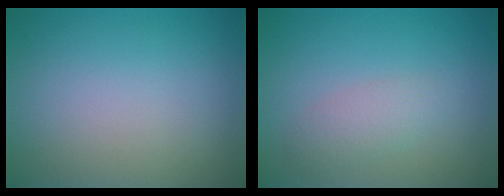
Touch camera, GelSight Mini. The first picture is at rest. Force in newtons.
{"total": 1.9, "press": 1.9, "slide": 0.1}